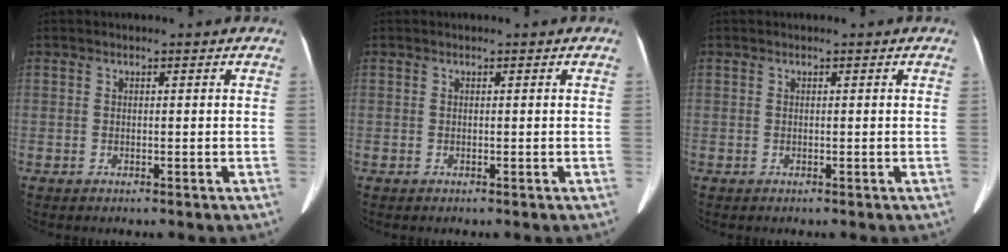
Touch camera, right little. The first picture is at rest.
{"total": 0.0}
{"total": 0.0}